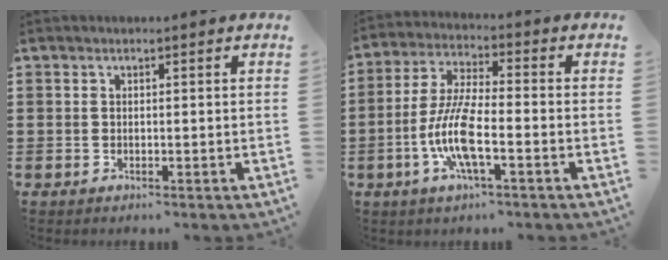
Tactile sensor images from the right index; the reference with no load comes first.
{"total": 8.9, "force": [-3.1, 2.2, 8.1], "torque": [-0.186, -0.015, -0.065]}